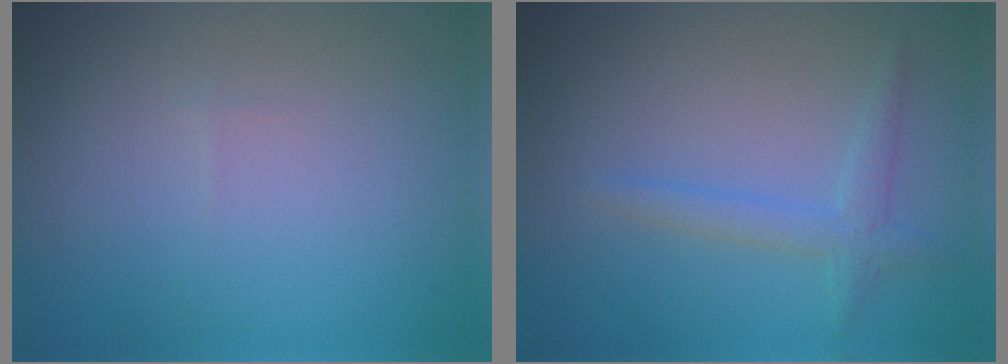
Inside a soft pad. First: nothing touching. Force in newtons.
{"total": 2.0, "press": 2.0, "slide": 0.1}